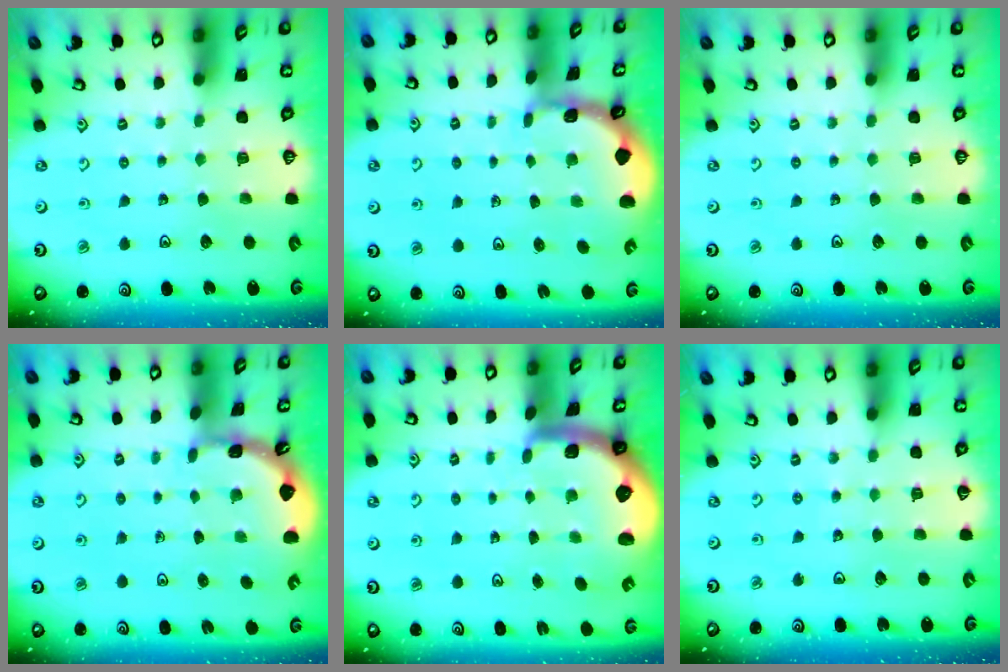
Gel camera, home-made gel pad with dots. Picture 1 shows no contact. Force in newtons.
{"total": 1.1, "press": 1.1, "slide": 0.2}
{"total": 0.0}
{"total": 1.6, "press": 1.6, "slide": 0.1}
{"total": 3.6, "press": 3.5, "slide": 0.9}
{"total": 3.1, "press": 3.1, "slide": 0.2}